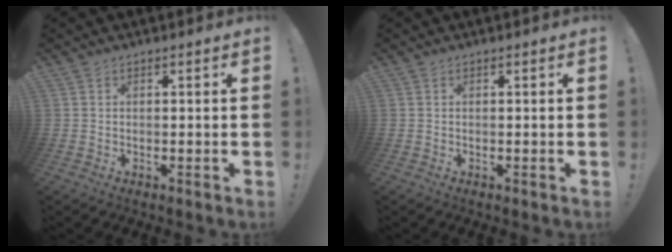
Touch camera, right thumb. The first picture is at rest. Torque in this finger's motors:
{"motor_torque": [0.00, 0.00, 0.09, 0.07, 0.00]}